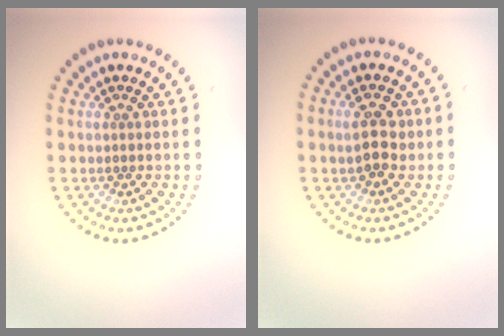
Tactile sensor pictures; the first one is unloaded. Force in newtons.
{"total": 2.6, "press": 2.6, "slide": 0.3}